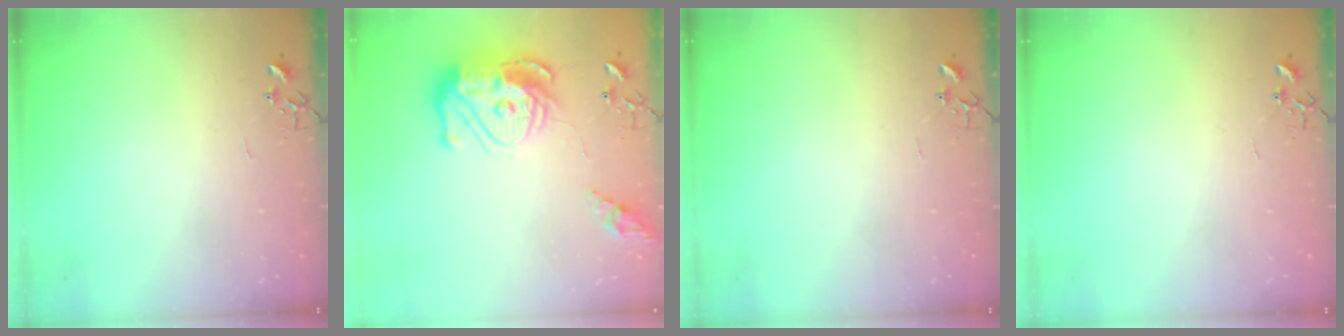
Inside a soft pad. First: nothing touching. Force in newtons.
{"total": 19.6, "press": 19.5, "slide": 2.1}
{"total": 0.0}
{"total": 0.0}